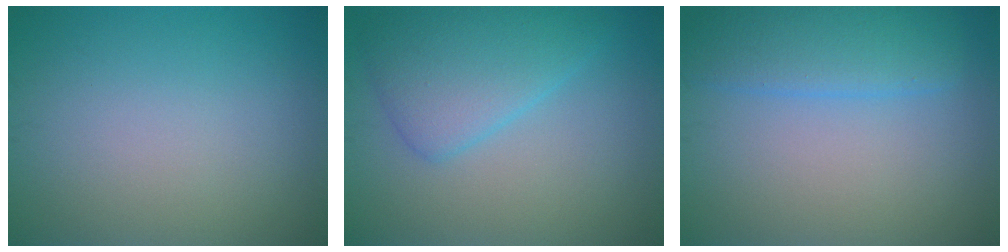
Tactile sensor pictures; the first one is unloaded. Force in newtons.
{"total": 4.7, "press": 4.7, "slide": 0.3}
{"total": 4.1, "press": 4.1, "slide": 0.2}